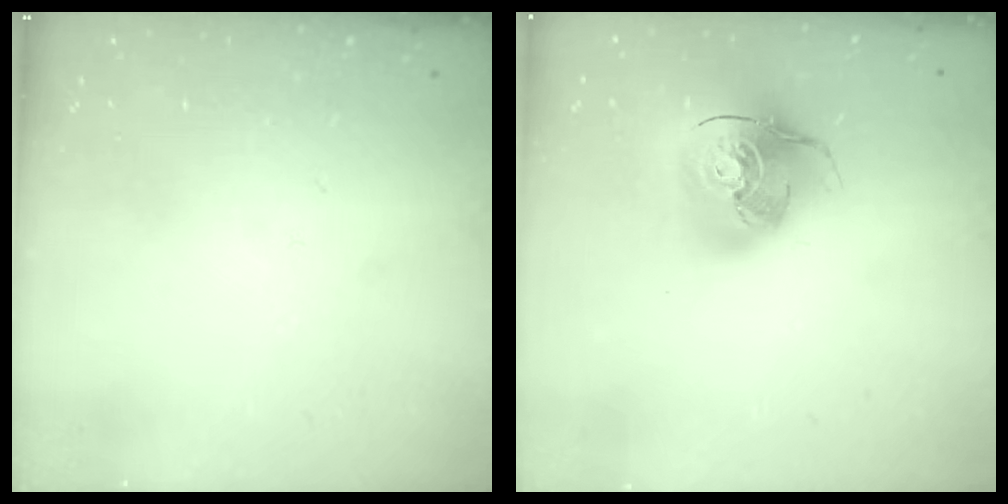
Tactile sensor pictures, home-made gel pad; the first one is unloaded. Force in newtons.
{"total": 16.2, "press": 16.0, "slide": 2.4}